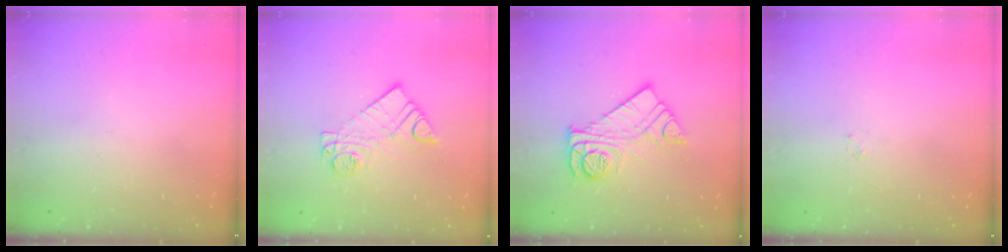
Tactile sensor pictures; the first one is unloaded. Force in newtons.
{"total": 9.9, "press": 9.9, "slide": 0.7}
{"total": 11.4, "press": 11.4, "slide": 1.0}
{"total": 0.8, "press": 0.8, "slide": 0.2}